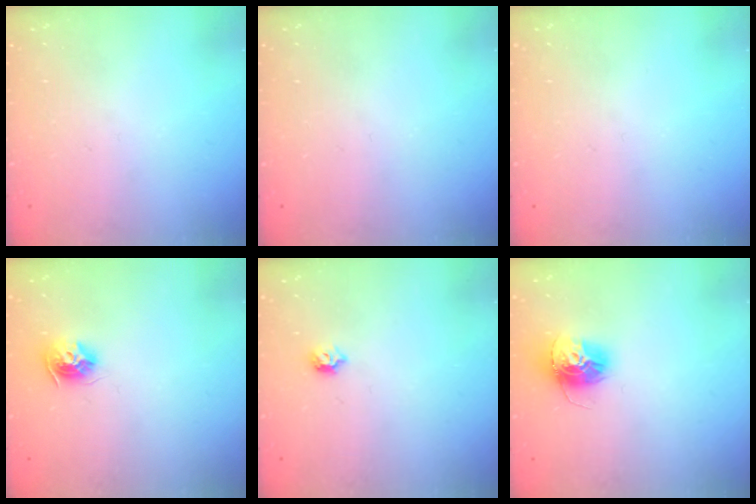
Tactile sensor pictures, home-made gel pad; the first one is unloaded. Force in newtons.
{"total": 0.0}
{"total": 0.0}
{"total": 9.5, "press": 9.5, "slide": 0.4}
{"total": 6.1, "press": 6.0, "slide": 1.1}
{"total": 13.1, "press": 13.0, "slide": 1.1}